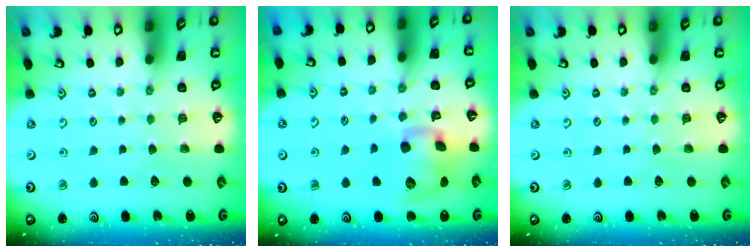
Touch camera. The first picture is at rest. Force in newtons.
{"total": 13.1, "press": 12.9, "slide": 2.0}
{"total": 0.0}